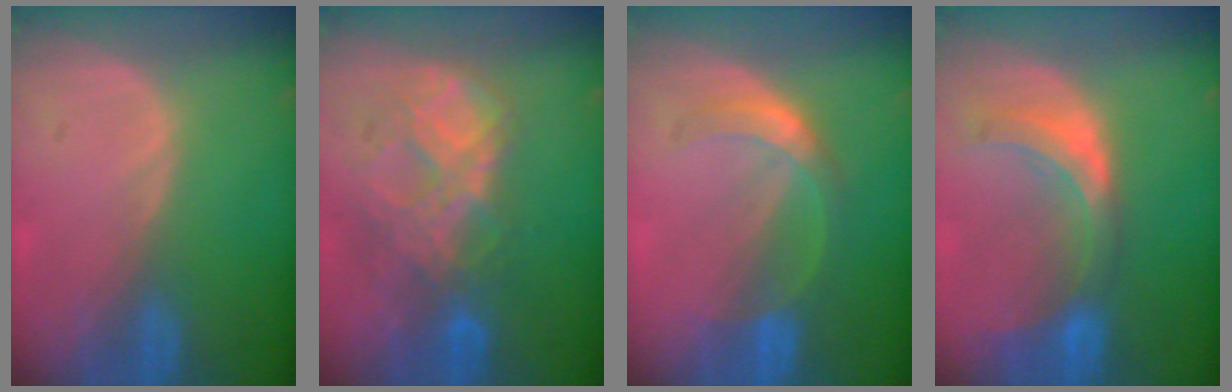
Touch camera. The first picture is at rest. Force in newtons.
{"total": 8.8, "press": 7.6, "slide": 4.5}
{"total": 5.7, "press": 5.1, "slide": 2.7}
{"total": 7.6, "press": 6.9, "slide": 3.2}